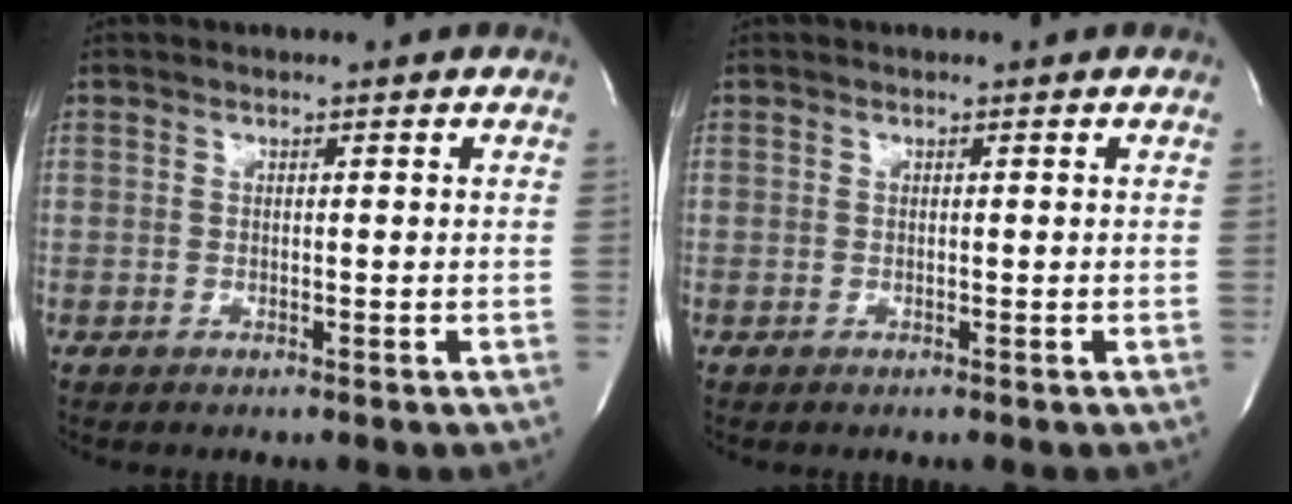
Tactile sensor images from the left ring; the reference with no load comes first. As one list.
[{"total": 0.0}]